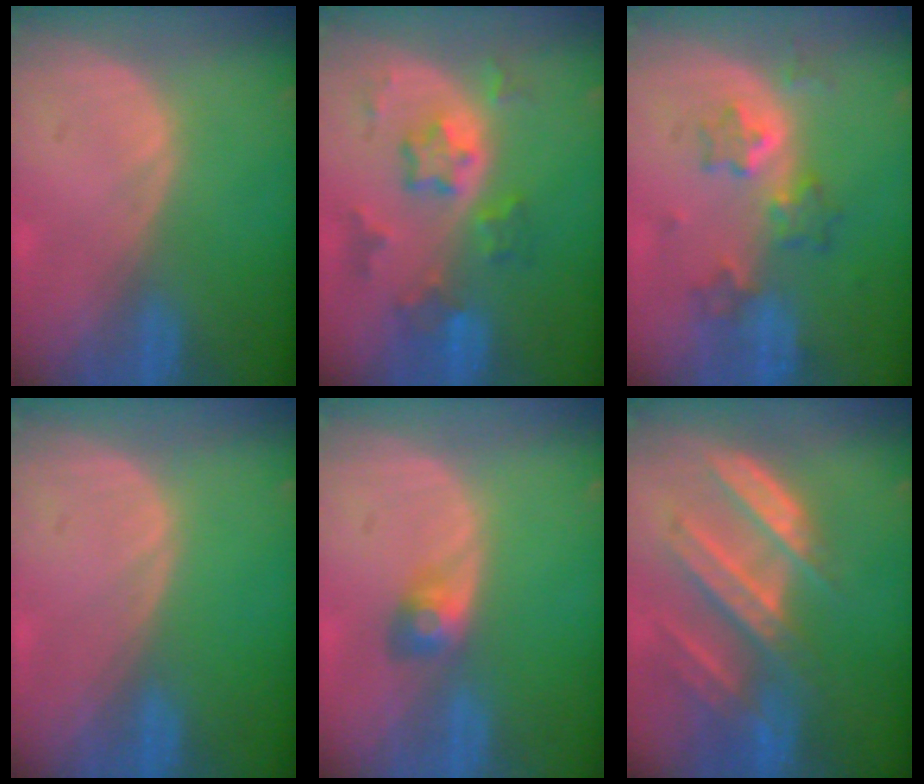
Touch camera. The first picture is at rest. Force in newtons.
{"total": 7.2, "press": 6.4, "slide": 3.2}
{"total": 6.2, "press": 5.8, "slide": 1.9}
{"total": 0.0}
{"total": 3.0, "press": 2.6, "slide": 1.4}
{"total": 9.0, "press": 8.1, "slide": 4.0}